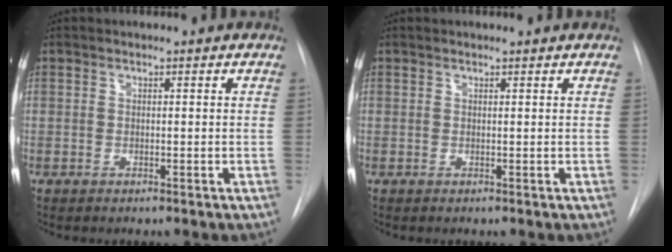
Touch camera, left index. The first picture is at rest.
{"total": 0.0}